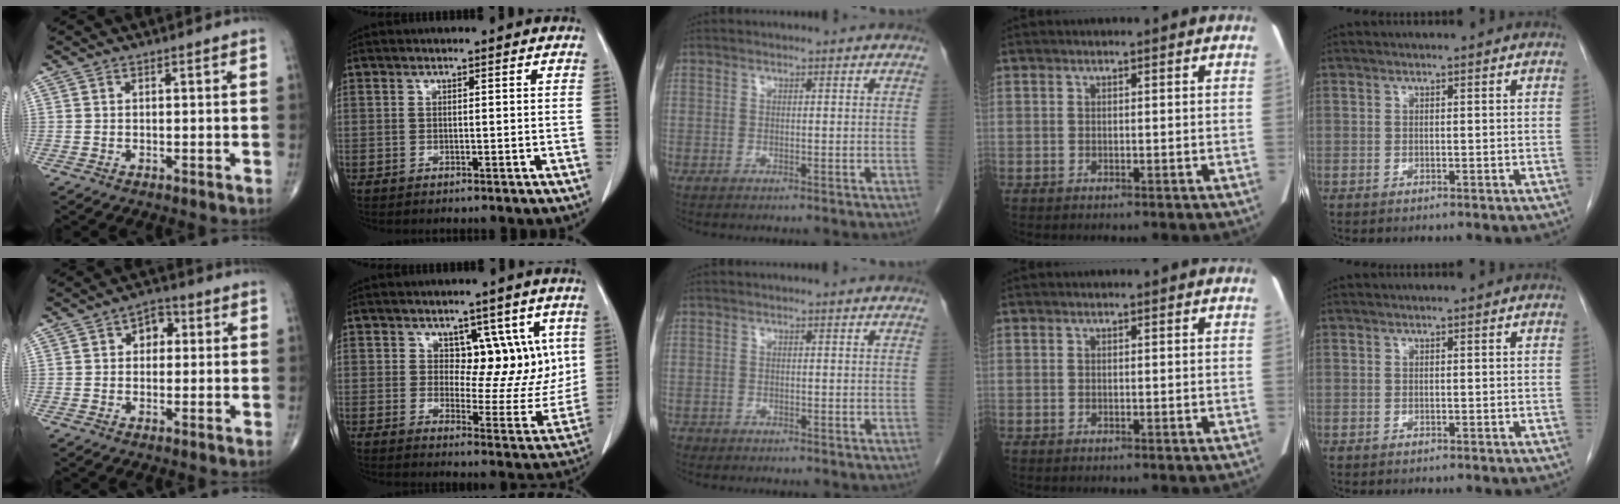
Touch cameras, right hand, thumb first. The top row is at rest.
{"thumb": {"total": 4.5, "force": [0.9, 3.4, 2.9], "torque": [-0.014, 0.008, 0.005]}, "index": {"total": 7.8, "force": [3.2, 4.2, 5.7], "torque": [-0.059, 0.000, 0.052]}, "middle": {"total": 0.7, "force": [-0.5, 0.4, 0.0], "torque": [-0.004, 0.001, -0.009]}}